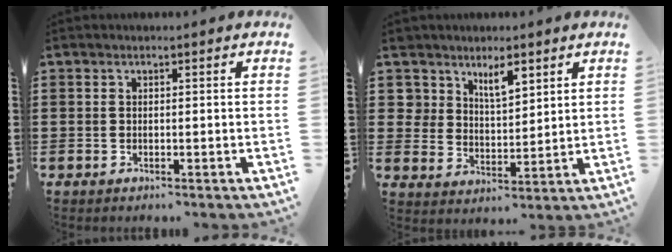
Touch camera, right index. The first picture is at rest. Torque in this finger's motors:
{"motor_torque": [0.10, 0.07, 0.09, 0.02]}